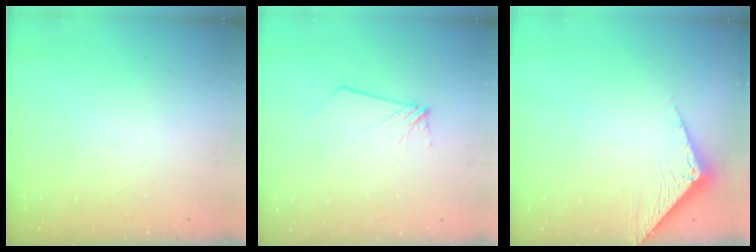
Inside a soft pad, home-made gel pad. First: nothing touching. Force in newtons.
{"total": 2.8, "press": 2.8, "slide": 0.4}
{"total": 3.3, "press": 3.3, "slide": 0.2}